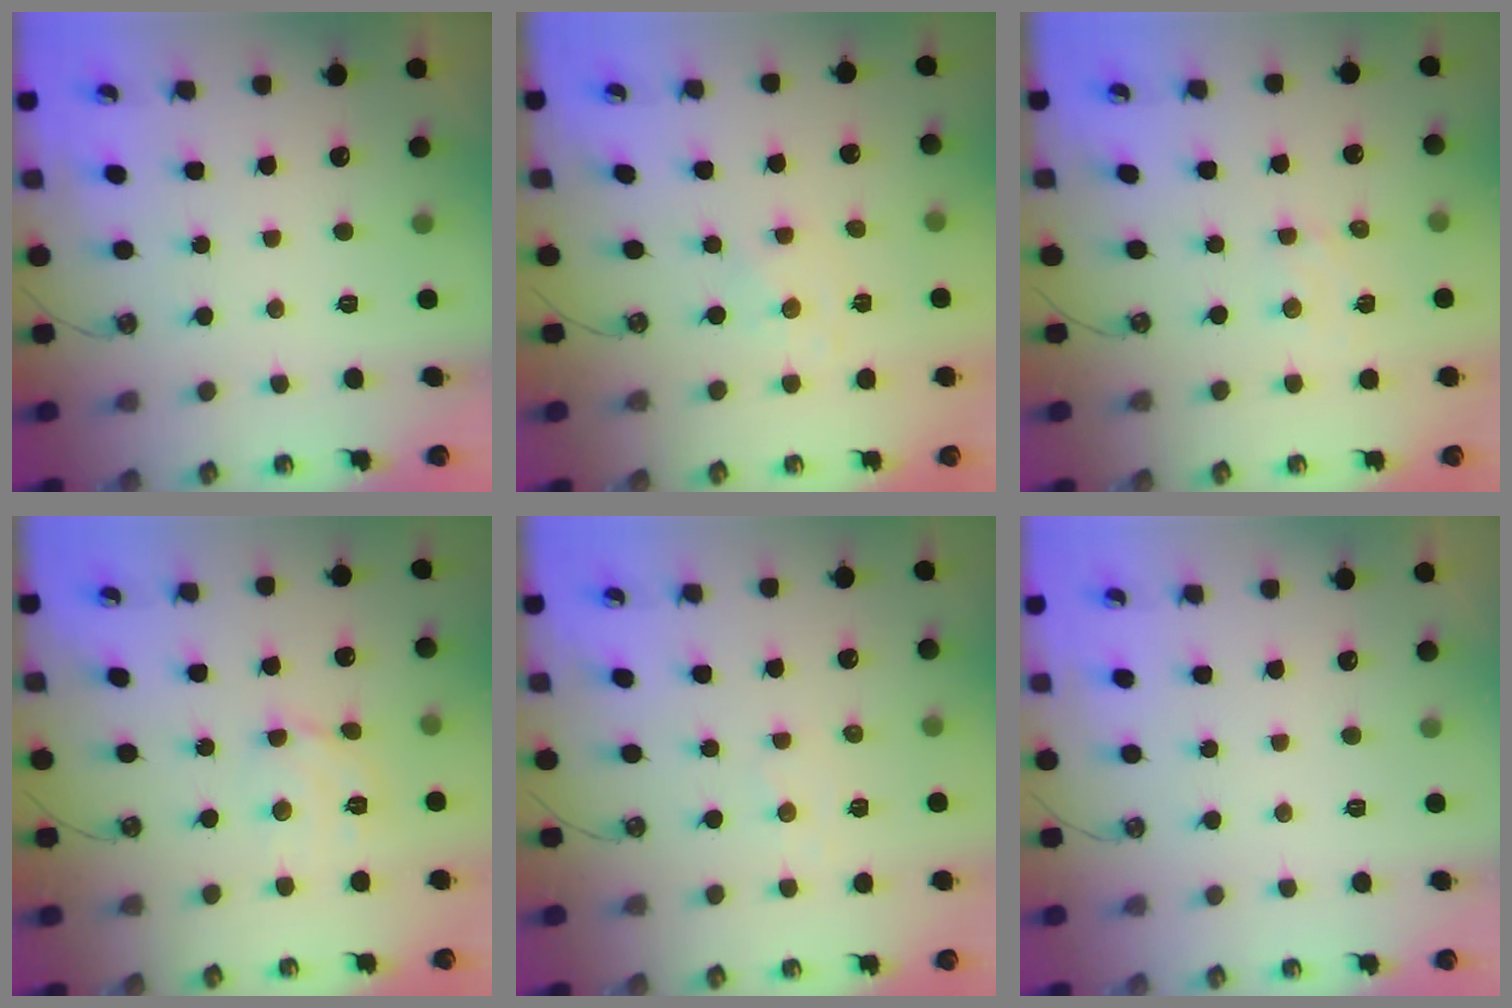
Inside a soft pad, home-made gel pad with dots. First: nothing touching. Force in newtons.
{"total": 0.7, "press": 0.7, "slide": 0.2}
{"total": 3.4, "press": 3.4, "slide": 0.5}
{"total": 7.0, "press": 7.0, "slide": 0.5}
{"total": 1.4, "press": 1.4, "slide": 0.2}
{"total": 0.0}